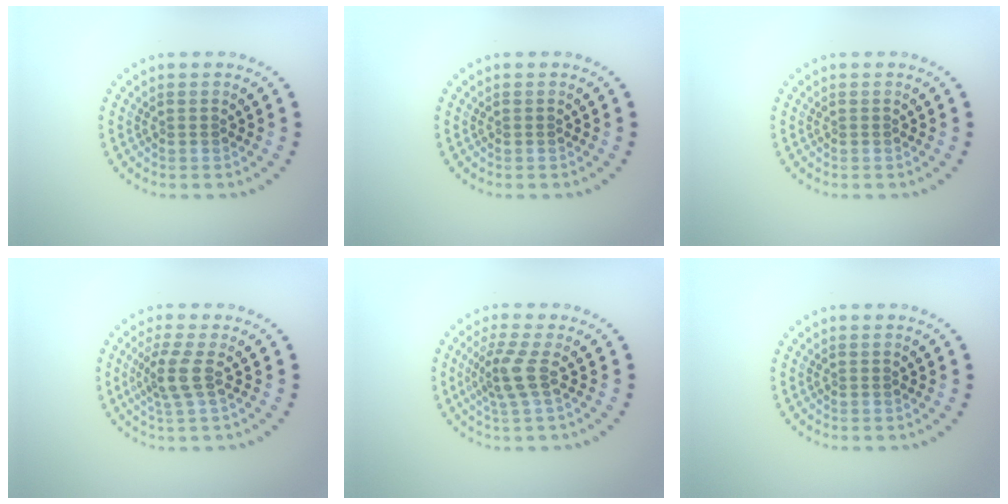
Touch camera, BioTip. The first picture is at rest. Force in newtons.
{"total": 0.0}
{"total": 0.0}
{"total": 2.6, "press": 2.0, "slide": 1.6}
{"total": 2.8, "press": 2.1, "slide": 1.9}
{"total": 0.0}